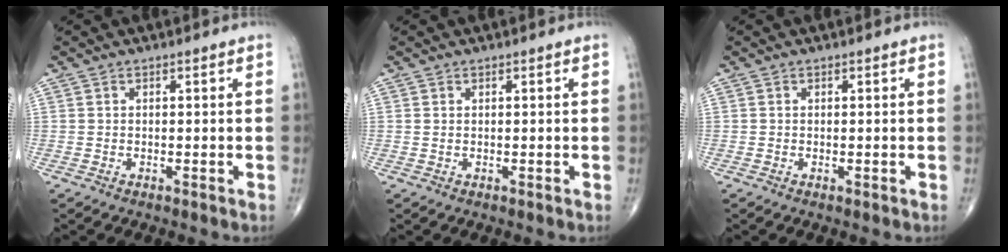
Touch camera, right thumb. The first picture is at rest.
{"total": 0.0}
{"total": 0.0}